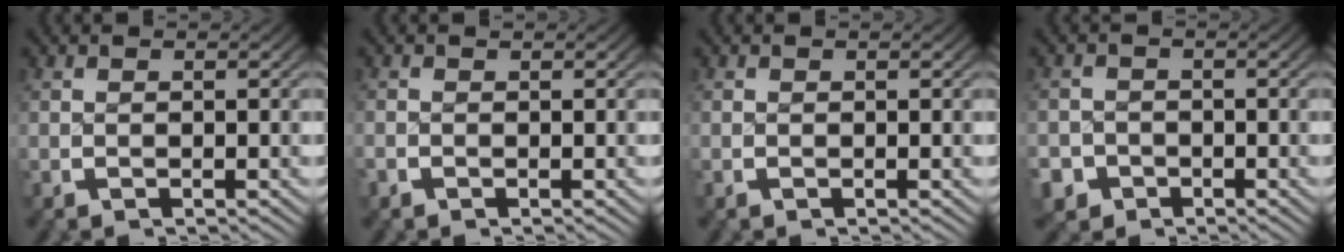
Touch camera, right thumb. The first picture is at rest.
{"total": 0.7, "force": [-0.3, 0.6, 0.0], "torque": [-0.003, -0.004, -0.008]}
{"total": 0.0}
{"total": 4.4, "force": [-2.8, 3.3, 0.5], "torque": [-0.013, -0.024, -0.043]}